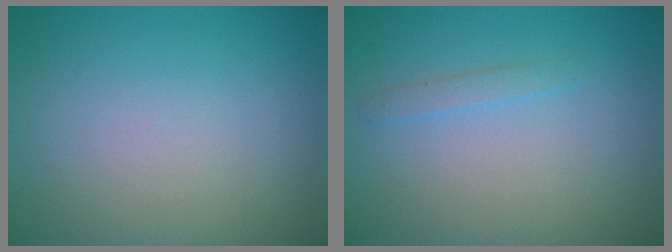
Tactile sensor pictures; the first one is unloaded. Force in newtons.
{"total": 1.0, "press": 1.0, "slide": 0.0}